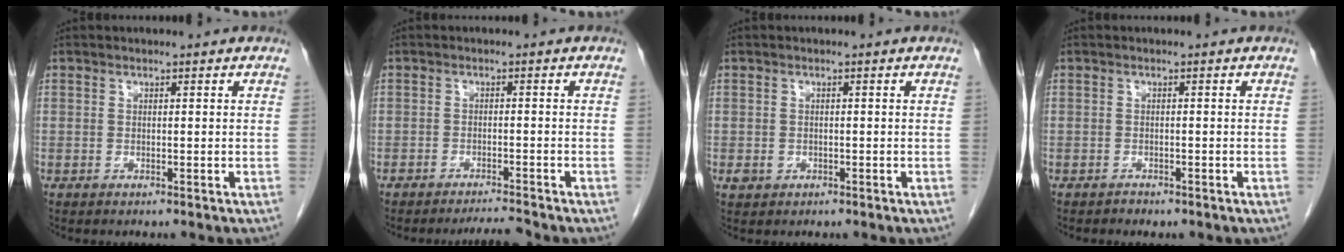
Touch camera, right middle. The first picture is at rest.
{"total": 2.3, "force": [-2.2, -0.5, 0.2], "torque": [-0.006, -0.012, -0.035]}
{"total": 1.5, "force": [-0.5, 1.2, 0.6], "torque": [-0.009, 0.003, -0.002]}
{"total": 0.9, "force": [-0.7, 0.5, 0.1], "torque": [-0.006, 0.001, -0.010]}